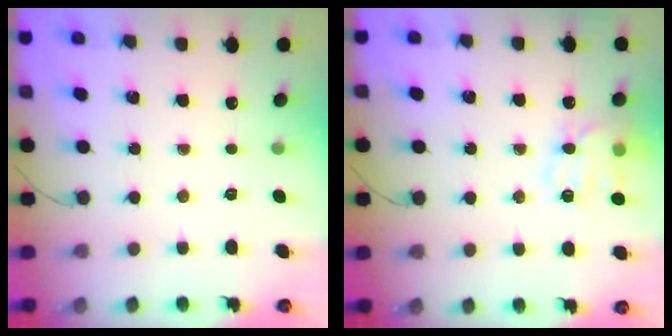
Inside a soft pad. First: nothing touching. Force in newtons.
{"total": 15.0, "press": 14.9, "slide": 2.2}